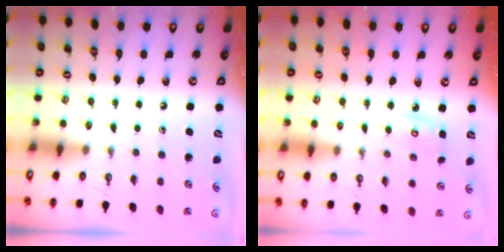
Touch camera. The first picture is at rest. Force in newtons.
{"total": 4.0, "press": 4.0, "slide": 0.4}